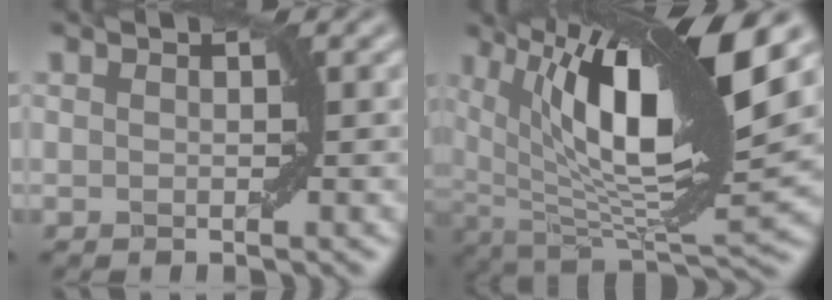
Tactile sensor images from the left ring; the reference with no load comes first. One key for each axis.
{"total": 15.3, "fx": 5.5, "fy": 4.8, "fz": 13.4, "tx": -0.233, "ty": 0.007, "tz": 0.098}